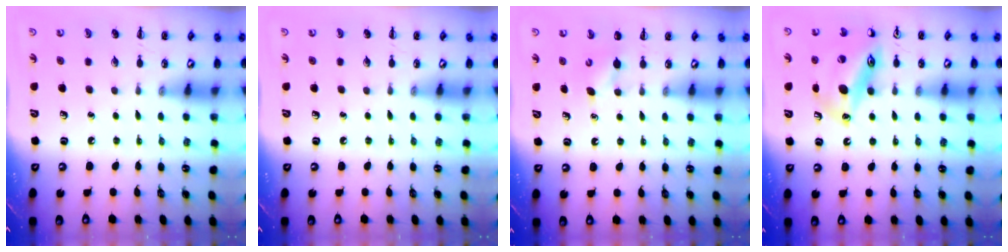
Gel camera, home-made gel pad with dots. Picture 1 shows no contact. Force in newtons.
{"total": 0.0}
{"total": 3.5, "press": 3.3, "slide": 1.1}
{"total": 16.2, "press": 16.0, "slide": 2.5}